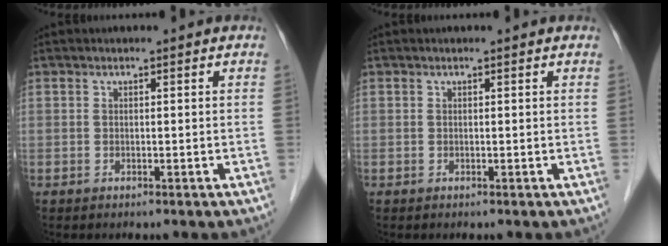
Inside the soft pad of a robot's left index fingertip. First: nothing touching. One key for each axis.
{"total": 0.0}